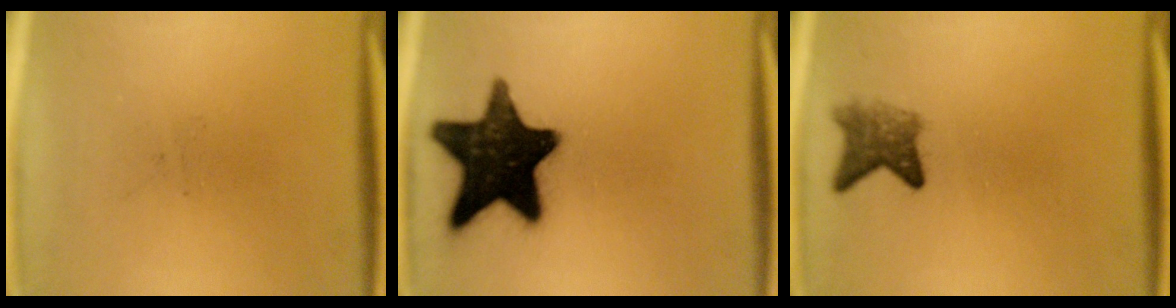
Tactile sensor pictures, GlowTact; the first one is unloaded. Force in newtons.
{"total": 17.6}
{"total": 3.7}